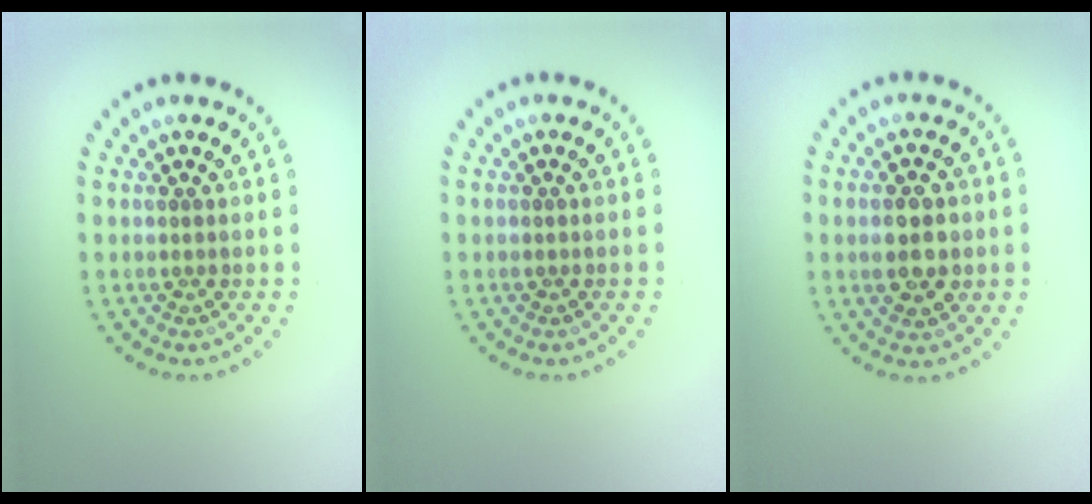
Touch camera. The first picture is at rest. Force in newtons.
{"total": 0.0}
{"total": 3.8, "press": 3.8, "slide": 0.1}